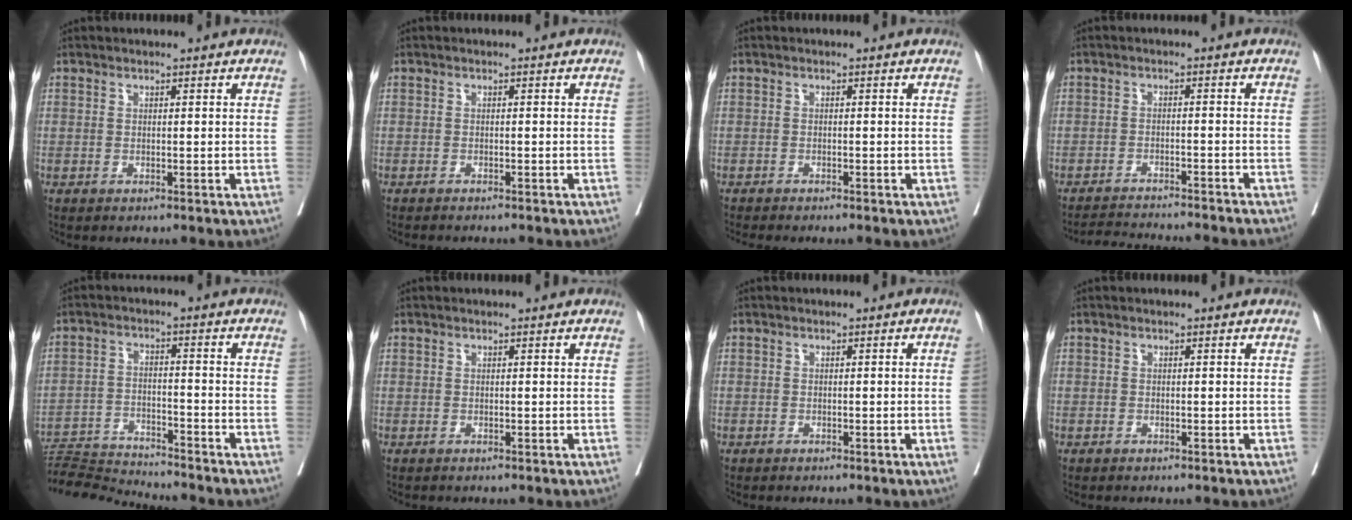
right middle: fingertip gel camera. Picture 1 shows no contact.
{"total": 4.3, "force": [-3.9, 0.6, 1.8], "torque": [-0.021, -0.005, -0.050]}
{"total": 3.6, "force": [-3.1, 0.3, 1.8], "torque": [-0.022, -0.004, -0.039]}
{"total": 10.7, "force": [-10.1, -0.2, 3.4], "torque": [-0.040, -0.010, -0.140]}
{"total": 9.3, "force": [-9.2, -1.3, 0.3], "torque": [-0.006, 0.001, -0.164]}
{"total": 0.0}
{"total": 0.6, "force": [-0.3, 0.1, 0.5], "torque": [-0.006, 0.004, -0.004]}
{"total": 0.7, "force": [-0.3, 0.6, -0.1], "torque": [0.000, 0.007, -0.007]}